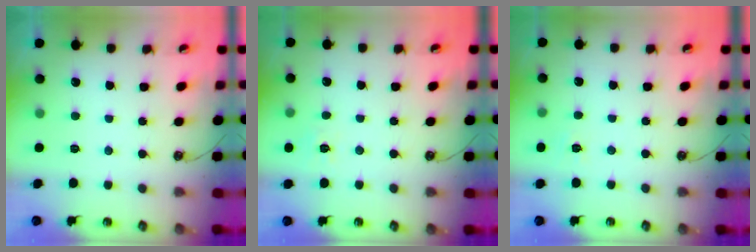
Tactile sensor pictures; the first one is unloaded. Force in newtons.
{"total": 6.1, "press": 6.1, "slide": 0.7}
{"total": 4.1, "press": 4.1, "slide": 0.4}